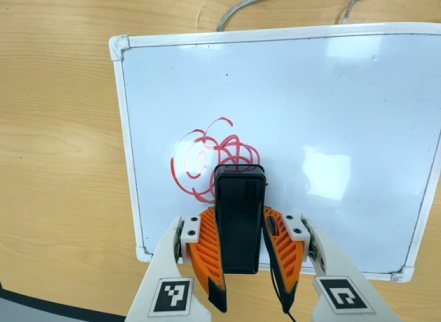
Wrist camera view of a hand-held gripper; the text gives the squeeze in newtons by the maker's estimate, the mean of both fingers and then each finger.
{"total": 4.4, "left": 2.8, "right": 6.0}